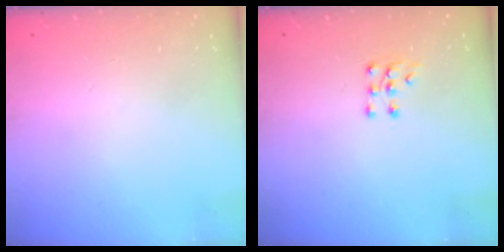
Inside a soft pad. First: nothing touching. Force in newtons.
{"total": 6.6, "press": 6.6, "slide": 0.8}